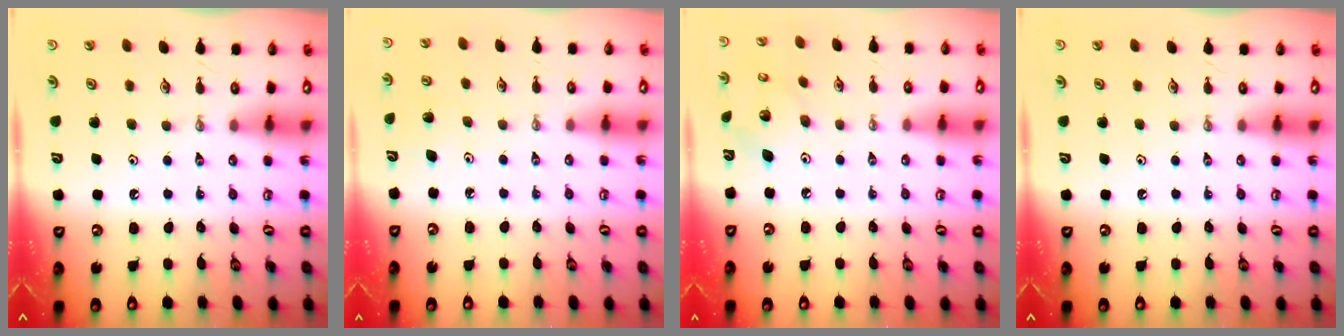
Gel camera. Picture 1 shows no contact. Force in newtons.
{"total": 4.2, "press": 4.1, "slide": 0.9}
{"total": 7.4, "press": 7.4, "slide": 0.2}
{"total": 0.0}